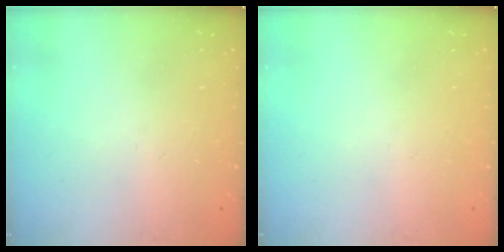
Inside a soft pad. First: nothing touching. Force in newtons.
{"total": 0.0}